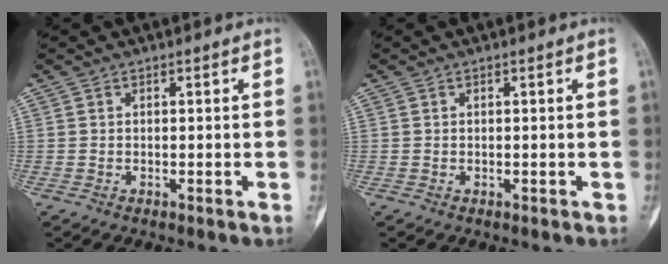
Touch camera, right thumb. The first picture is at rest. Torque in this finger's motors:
{"motor_torque": [0.02, 0.02, 0.02, -0.02, 0.01]}